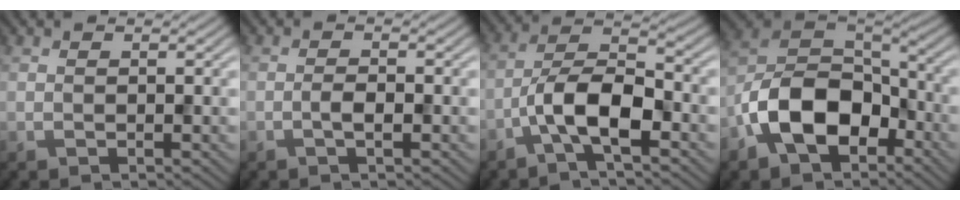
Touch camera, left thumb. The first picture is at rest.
{"total": 1.6, "force": [-0.7, 0.4, 1.4], "torque": [-0.027, 0.004, -0.016]}
{"total": 7.9, "force": [-3.6, 2.7, 6.4], "torque": [-0.117, 0.016, -0.080]}
{"total": 12.4, "force": [-5.6, 7.5, 8.2], "torque": [-0.171, -0.006, -0.126]}